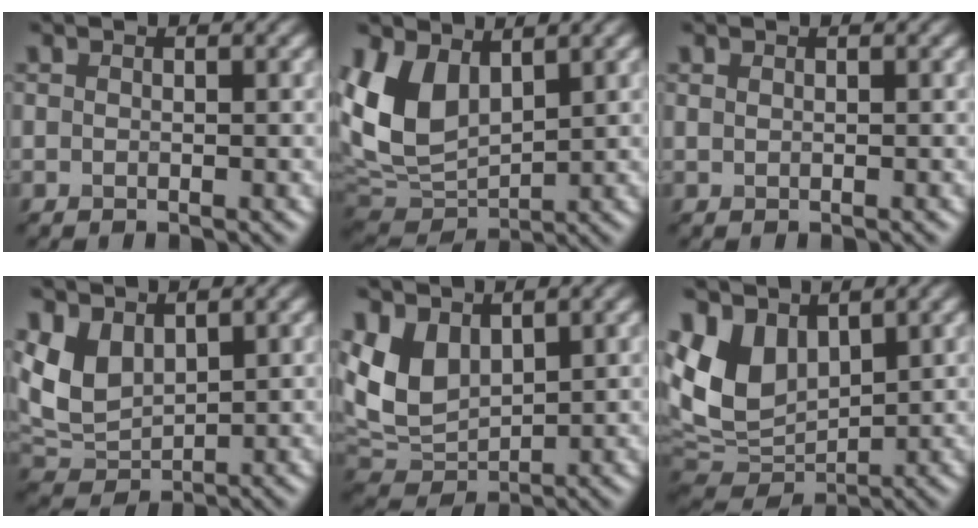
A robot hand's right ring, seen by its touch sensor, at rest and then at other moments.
{"total": 5.4, "force": [2.3, 3.5, 3.4], "torque": [-0.099, -0.010, 0.072]}
{"total": 0.7, "force": [0.0, -0.4, -0.5], "torque": [-0.002, -0.005, 0.012]}
{"total": 3.1, "force": [1.6, 2.0, 1.8], "torque": [-0.065, -0.003, 0.060]}
{"total": 3.9, "force": [1.7, 2.6, 2.3], "torque": [-0.071, -0.006, 0.062]}
{"total": 5.7, "force": [2.6, 3.9, 3.3], "torque": [-0.097, -0.006, 0.075]}